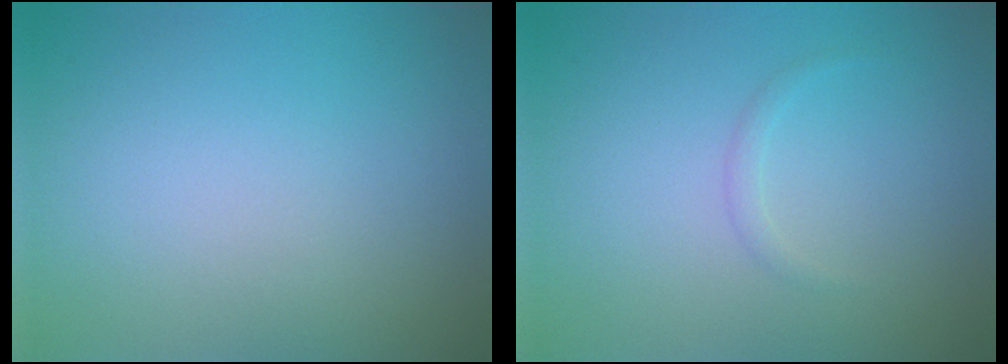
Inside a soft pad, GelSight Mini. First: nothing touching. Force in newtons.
{"total": 0.6, "press": 0.6, "slide": 0.1}